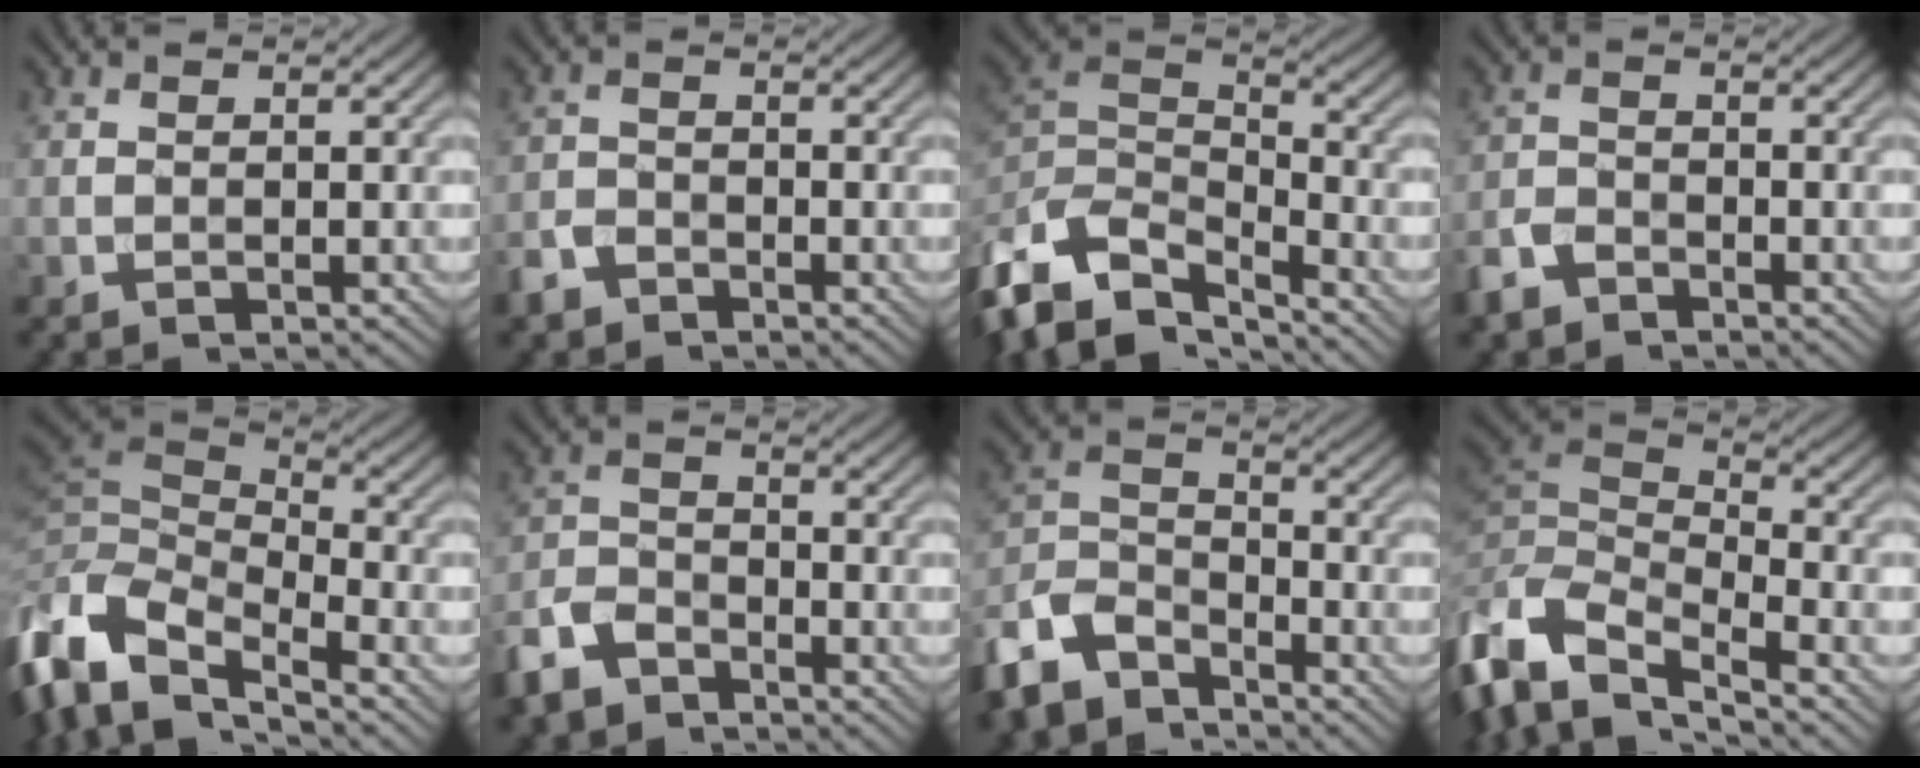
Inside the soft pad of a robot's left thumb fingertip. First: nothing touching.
{"total": 3.0, "force": [-2.3, 1.7, 0.9], "torque": [-0.021, -0.004, -0.058]}
{"total": 11.4, "force": [-7.5, 5.7, 6.4], "torque": [-0.156, -0.011, -0.140]}
{"total": 3.6, "force": [-2.8, 1.8, 1.3], "torque": [-0.029, -0.004, -0.069]}
{"total": 11.7, "force": [-6.4, 6.0, 7.8], "torque": [-0.191, -0.011, -0.124]}
{"total": 6.7, "force": [-5.2, 3.4, 2.6], "torque": [-0.061, -0.007, -0.120]}
{"total": 10.2, "force": [-8.1, 4.4, 4.2], "torque": [-0.100, -0.005, -0.180]}
{"total": 10.9, "force": [-5.8, 5.1, 7.7], "torque": [-0.181, -0.011, -0.118]}